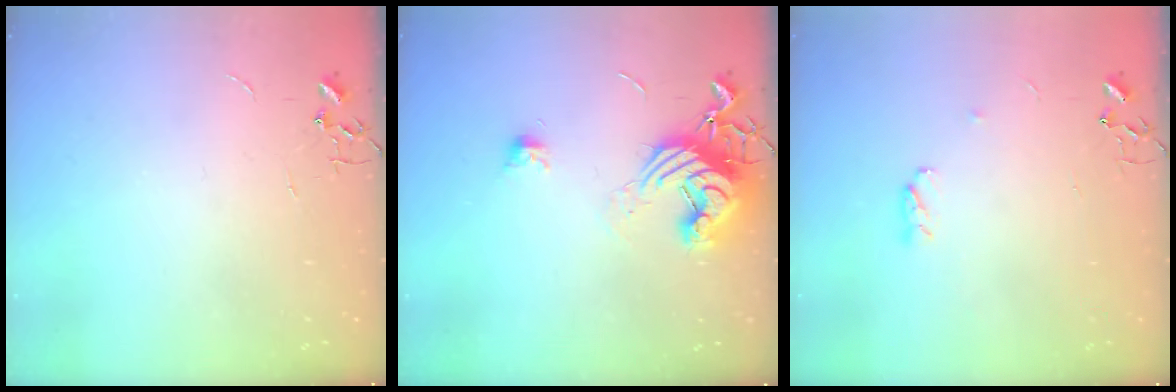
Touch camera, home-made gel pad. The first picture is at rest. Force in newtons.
{"total": 12.9, "press": 12.9, "slide": 1.2}
{"total": 3.8, "press": 3.8, "slide": 0.6}